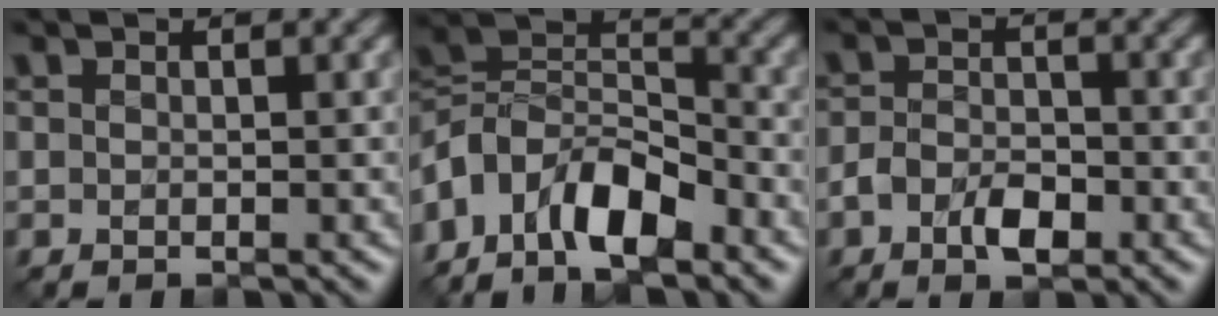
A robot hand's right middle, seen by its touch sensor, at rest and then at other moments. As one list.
[{"total": 9.3, "force": [-5.7, 4.6, 5.7], "torque": [-0.095, 0.009, -0.120]}, {"total": 3.3, "force": [-1.7, 1.9, 2.1], "torque": [-0.038, 0.001, -0.034]}]